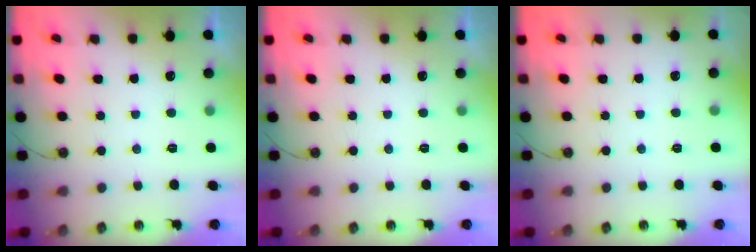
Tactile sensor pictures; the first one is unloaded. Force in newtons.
{"total": 0.0}
{"total": 2.5, "press": 2.5, "slide": 0.3}